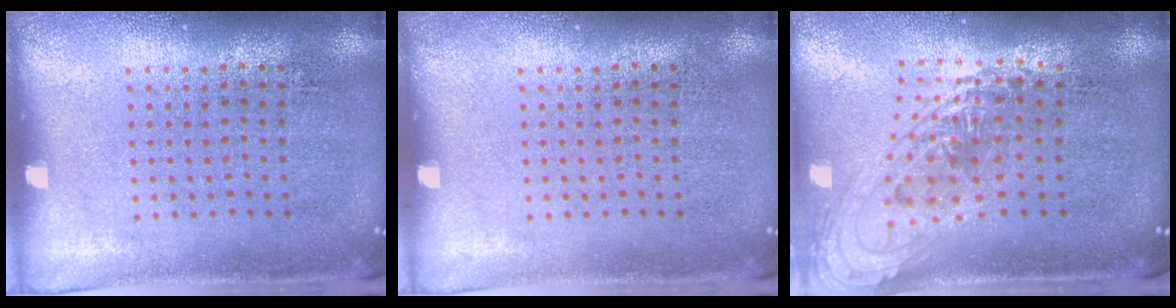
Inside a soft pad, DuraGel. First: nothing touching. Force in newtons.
{"total": 0.0}
{"total": 1.5, "press": 1.3, "slide": 0.7}